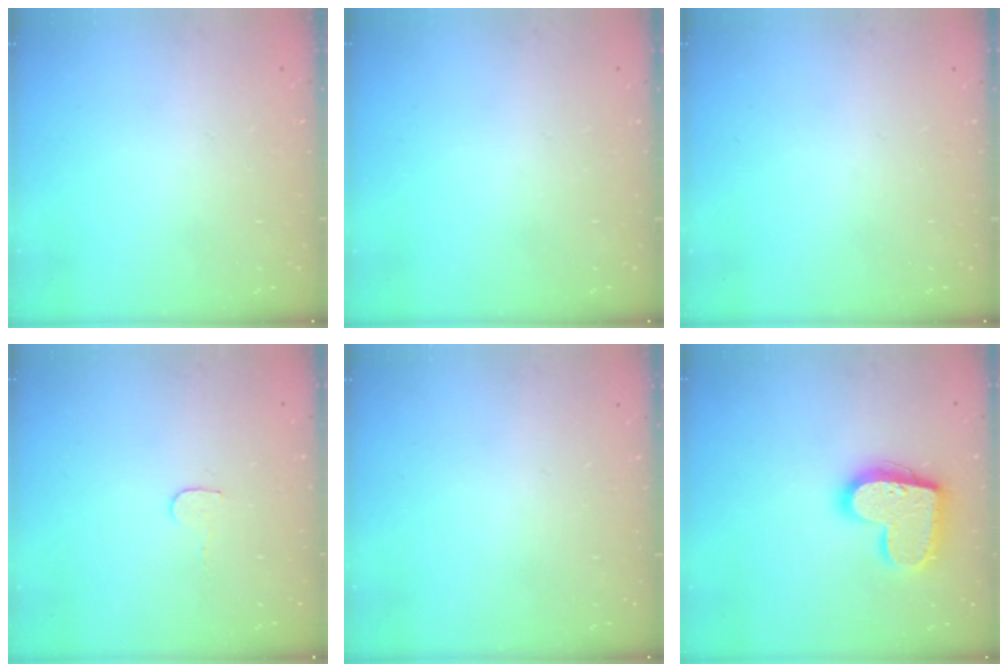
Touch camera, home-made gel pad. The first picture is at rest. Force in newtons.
{"total": 0.0}
{"total": 0.0}
{"total": 4.5, "press": 4.5, "slide": 0.4}
{"total": 0.0}
{"total": 17.8, "press": 17.8, "slide": 1.2}